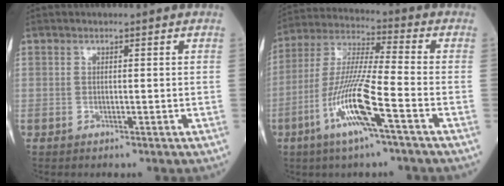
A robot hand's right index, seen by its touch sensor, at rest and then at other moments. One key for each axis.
{"total": 13.0, "fx": -5.5, "fy": 0.2, "fz": 11.8, "tx": -0.244, "ty": -0.007, "tz": -0.109}